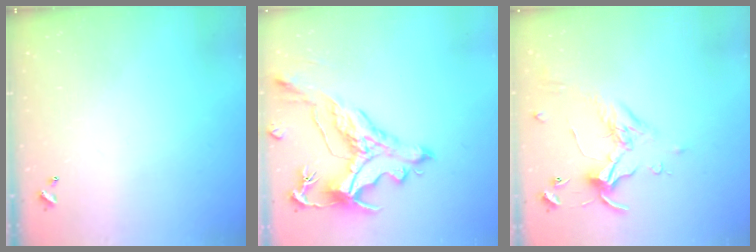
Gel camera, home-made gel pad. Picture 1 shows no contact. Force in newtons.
{"total": 2.9, "press": 2.6, "slide": 1.5}
{"total": 0.5, "press": 0.4, "slide": 0.4}